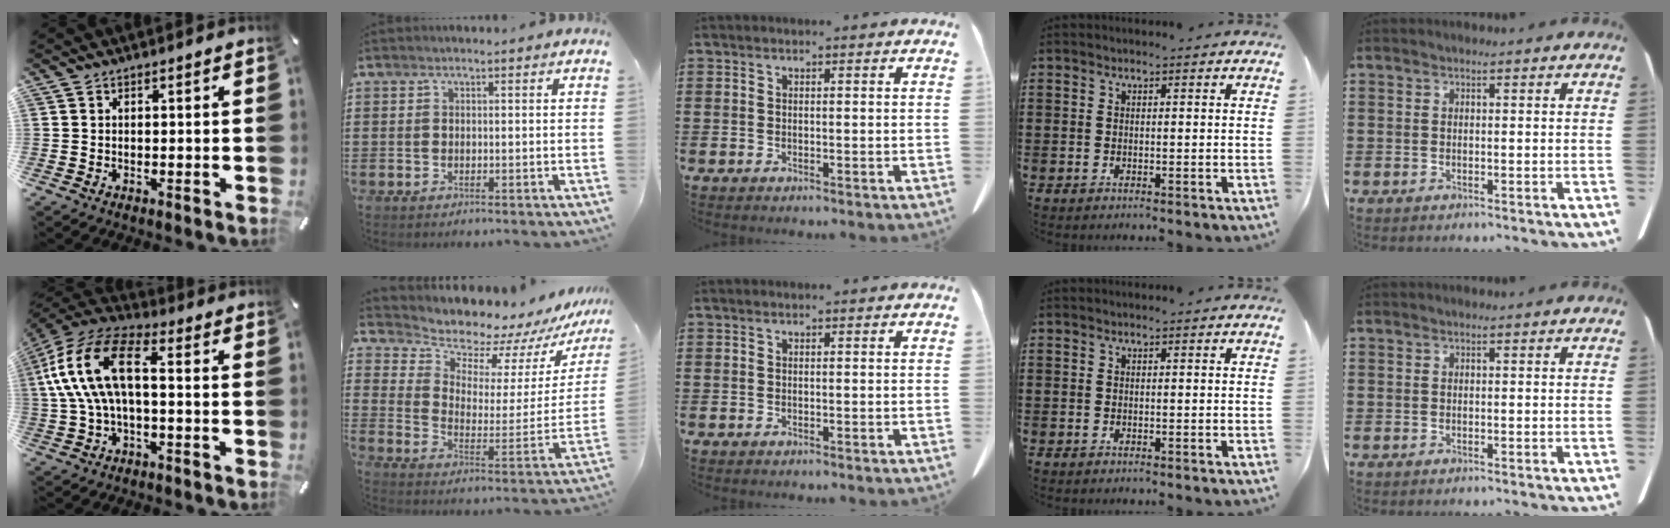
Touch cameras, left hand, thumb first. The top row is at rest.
{"thumb": {"total": 17.3, "force": [1.7, 8.9, 14.8], "torque": [-0.316, 0.006, 0.025]}, "index": {"total": 8.3, "force": [7.8, 2.6, 1.1], "torque": [-0.055, -0.069, 0.135]}}